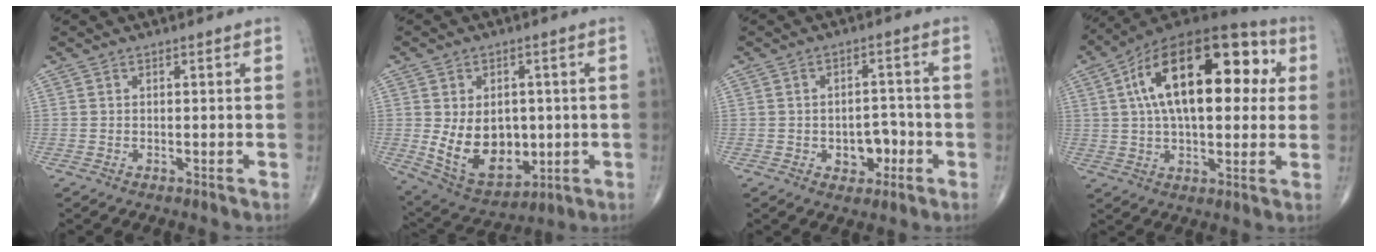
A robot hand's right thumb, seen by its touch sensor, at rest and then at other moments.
{"total": 13.9, "force": [-0.7, 9.6, 10.1], "torque": [-0.131, -0.006, 0.019]}
{"total": 5.6, "force": [-1.8, 3.9, 3.6], "torque": [-0.022, 0.020, -0.021]}
{"total": 25.1, "force": [5.8, 12.4, 21.0], "torque": [-0.327, 0.028, 0.083]}